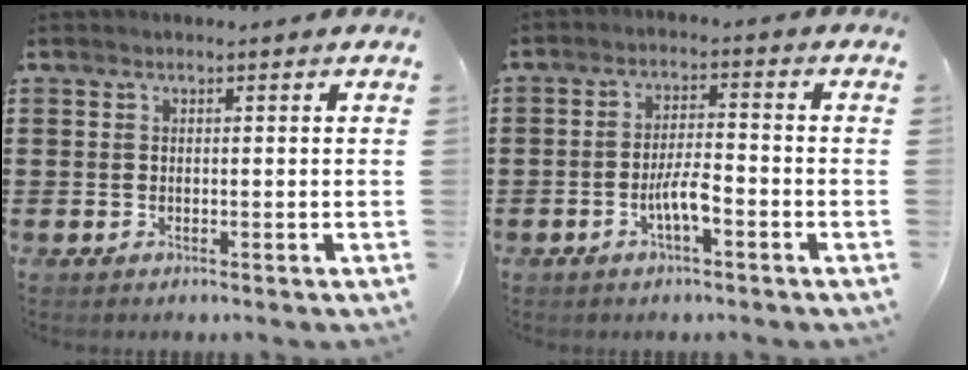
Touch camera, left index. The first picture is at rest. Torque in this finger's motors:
{"motor_torque": [0.25, 0.14, 0.23, 0.06]}